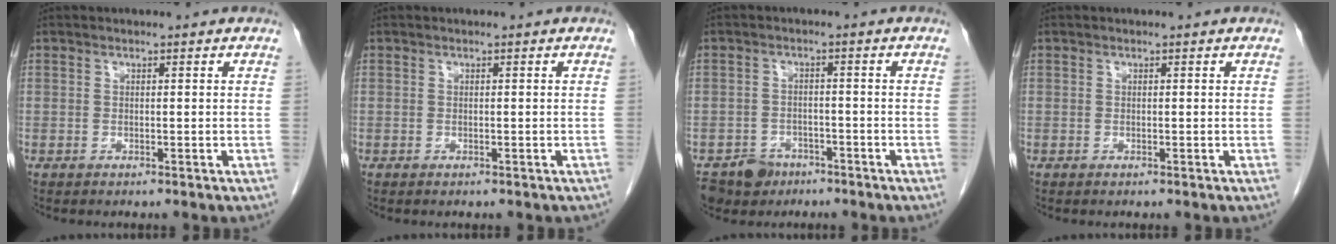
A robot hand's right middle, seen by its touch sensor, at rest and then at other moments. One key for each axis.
{"total": 1.2, "fx": -1.0, "fy": 0.5, "fz": 0.5, "tx": -0.009, "ty": -0.002, "tz": -0.009}
{"total": 5.0, "fx": -3.6, "fy": 3.4, "fz": 0.8, "tx": -0.011, "ty": 0.003, "tz": -0.057}
{"total": 0.0}